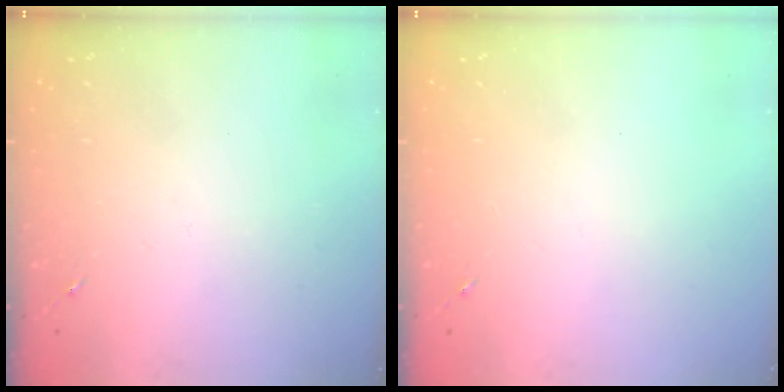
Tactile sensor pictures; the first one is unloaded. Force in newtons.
{"total": 0.0}